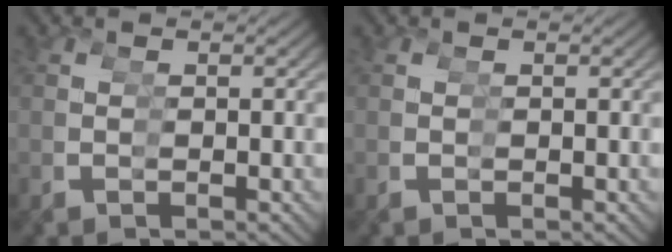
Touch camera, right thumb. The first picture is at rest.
{"total": 0.0}